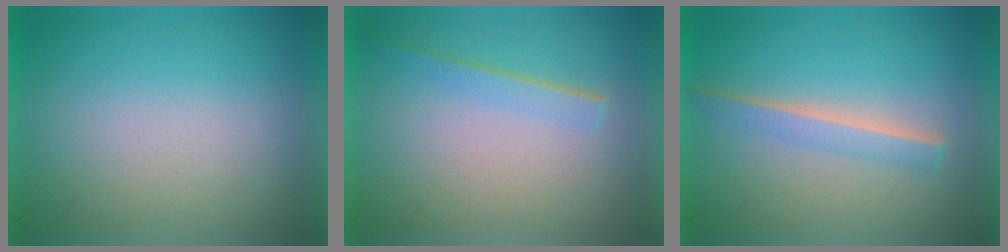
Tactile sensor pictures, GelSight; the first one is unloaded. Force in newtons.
{"total": 1.5}
{"total": 2.4}